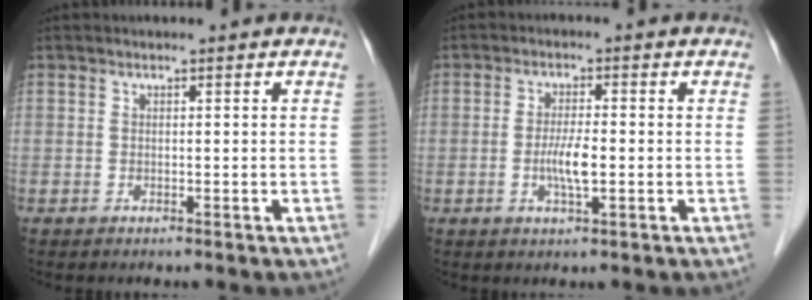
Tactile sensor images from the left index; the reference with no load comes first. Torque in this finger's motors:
{"motor_torque": [0.59, 0.55, 0.16, 0.05]}